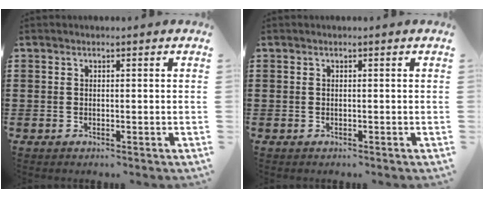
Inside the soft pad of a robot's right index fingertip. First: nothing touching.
{"total": 0.0}